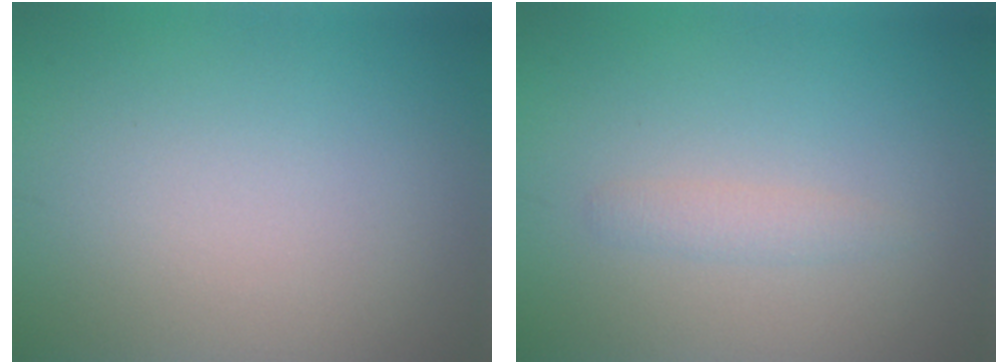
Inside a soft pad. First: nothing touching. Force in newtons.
{"total": 1.3, "press": 1.3, "slide": 0.1}